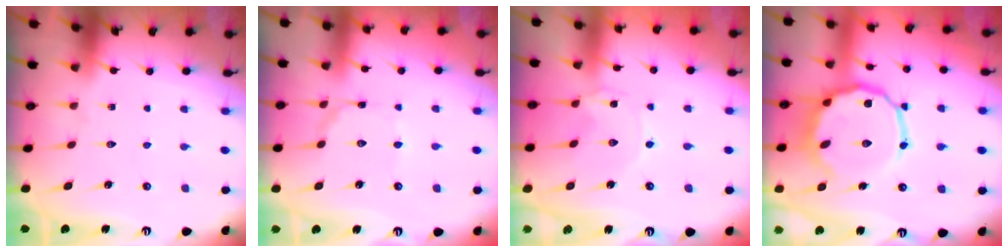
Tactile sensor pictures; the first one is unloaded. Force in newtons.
{"total": 1.6, "press": 1.6, "slide": 0.1}
{"total": 0.0}
{"total": 12.7, "press": 12.5, "slide": 2.1}